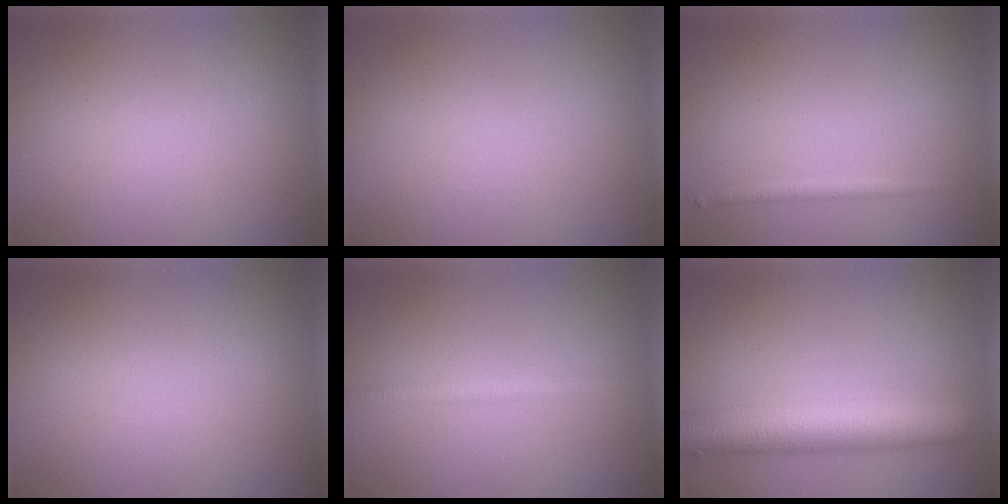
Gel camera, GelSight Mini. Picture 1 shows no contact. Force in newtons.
{"total": 0.0}
{"total": 1.1, "press": 1.1, "slide": 0.0}
{"total": 0.0}
{"total": 1.7, "press": 1.7, "slide": 0.0}
{"total": 8.2, "press": 8.2, "slide": 0.4}